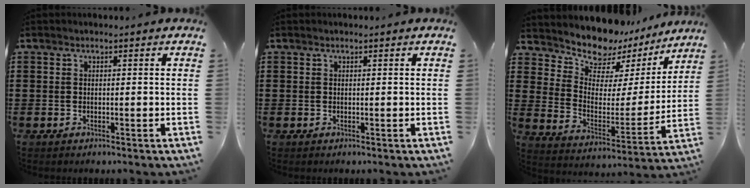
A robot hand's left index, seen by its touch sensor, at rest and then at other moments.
{"total": 0.0}
{"total": 9.1, "force": [8.6, 2.9, 1.0], "torque": [-0.049, -0.078, 0.150]}